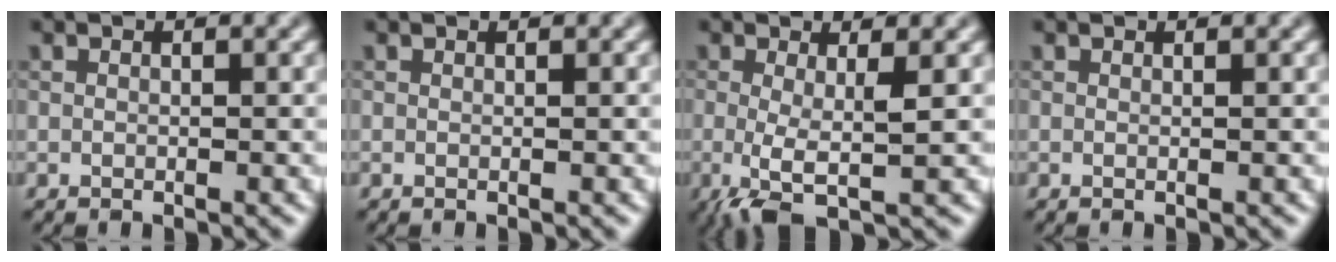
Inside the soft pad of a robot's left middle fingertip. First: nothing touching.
{"total": 0.0}
{"total": 3.1, "force": [-0.3, 0.4, 3.0], "torque": [-0.066, -0.008, -0.010]}
{"total": 0.0}